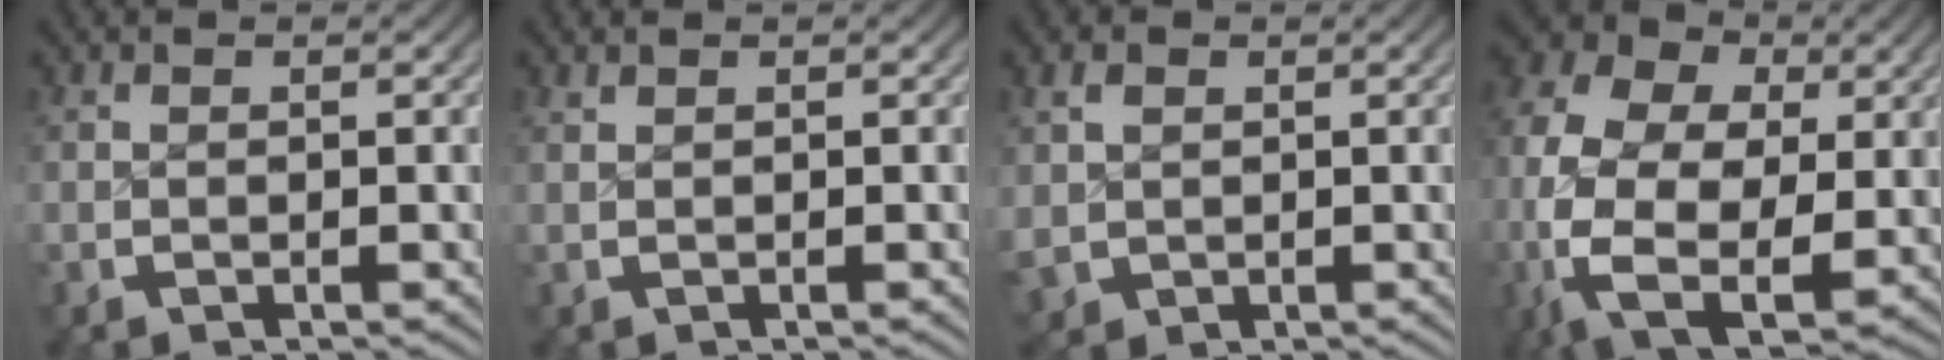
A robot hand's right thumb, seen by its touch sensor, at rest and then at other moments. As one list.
[{"total": 0.6, "force": [0.4, -0.5, 0.1], "torque": [0.001, 0.002, 0.010]}, {"total": 2.6, "force": [0.4, 2.4, 0.8], "torque": [-0.022, -0.011, 0.020]}, {"total": 13.7, "force": [-1.7, 9.8, 9.4], "torque": [-0.229, -0.064, -0.013]}]